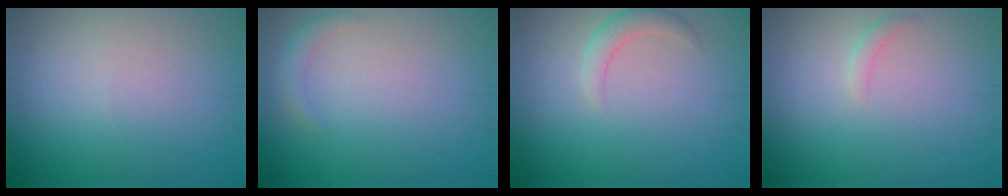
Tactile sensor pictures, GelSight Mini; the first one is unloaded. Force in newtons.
{"total": 1.3, "press": 1.2, "slide": 0.1}
{"total": 1.7, "press": 1.7, "slide": 0.3}
{"total": 0.8, "press": 0.8, "slide": 0.1}